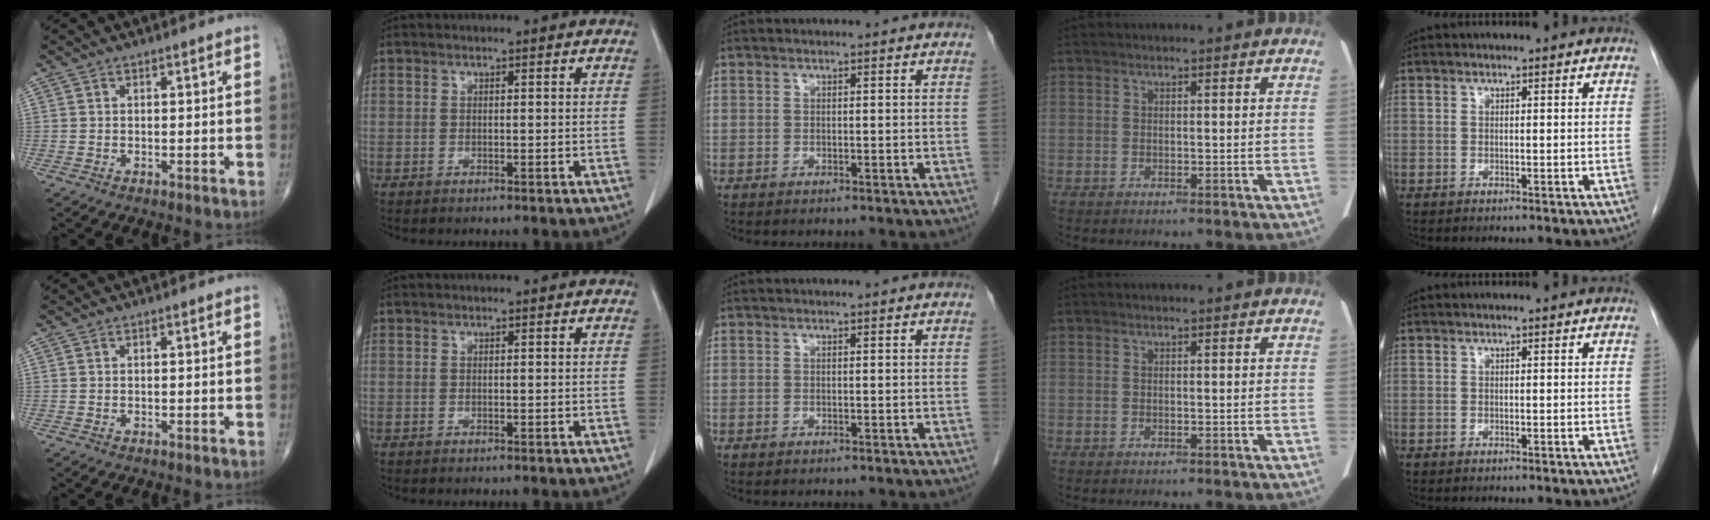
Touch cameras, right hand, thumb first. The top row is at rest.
{}